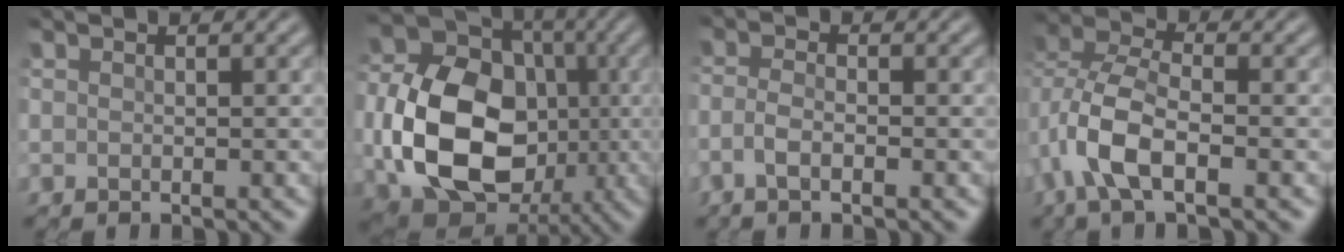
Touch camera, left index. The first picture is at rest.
{"total": 13.7, "force": [-2.5, 9.8, 9.2], "torque": [-0.197, -0.012, -0.050]}
{"total": 1.7, "force": [-1.0, -0.1, 1.4], "torque": [-0.037, 0.005, -0.022]}
{"total": 5.5, "force": [-2.1, 2.5, 4.4], "torque": [-0.104, 0.006, -0.046]}